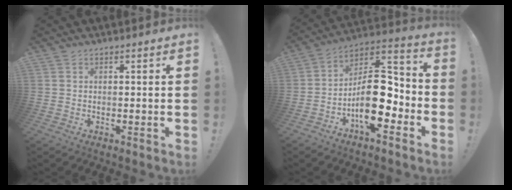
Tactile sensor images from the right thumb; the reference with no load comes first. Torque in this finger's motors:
{"motor_torque": [2.49, 2.52, 1.42, -1.35, 0.43]}